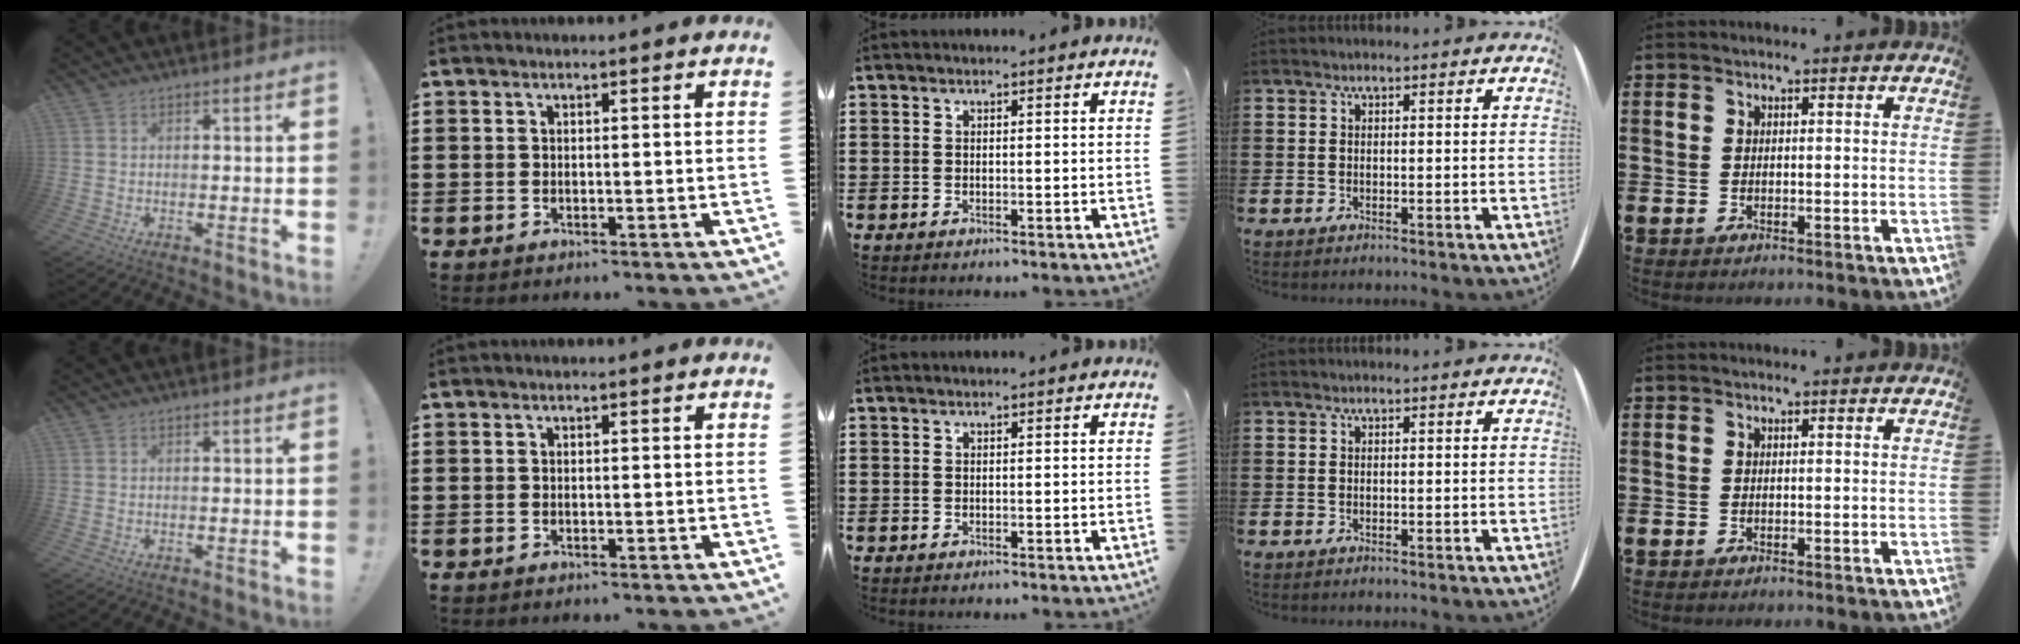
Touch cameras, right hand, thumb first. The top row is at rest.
{}